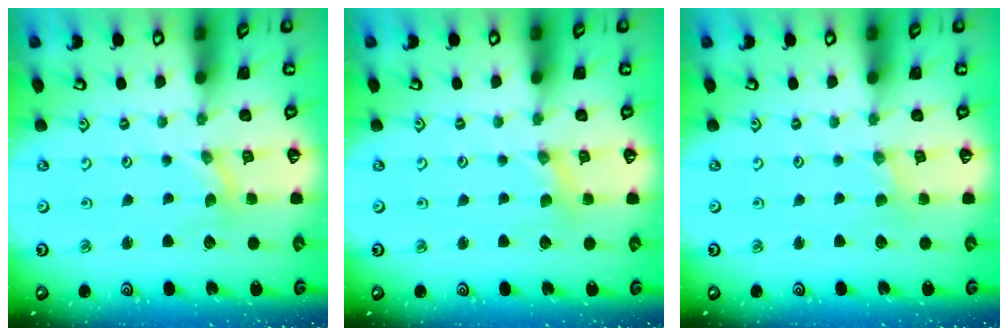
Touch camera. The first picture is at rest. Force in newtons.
{"total": 1.6, "press": 1.6, "slide": 0.3}
{"total": 0.0}